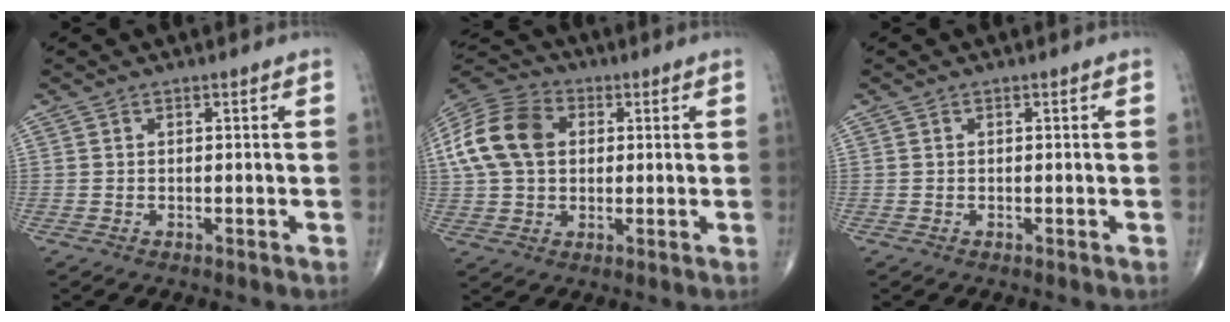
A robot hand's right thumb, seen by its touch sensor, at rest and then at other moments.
{"total": 15.8, "force": [2.8, 11.4, 10.6], "torque": [-0.215, 0.022, 0.045]}
{"total": 0.0}